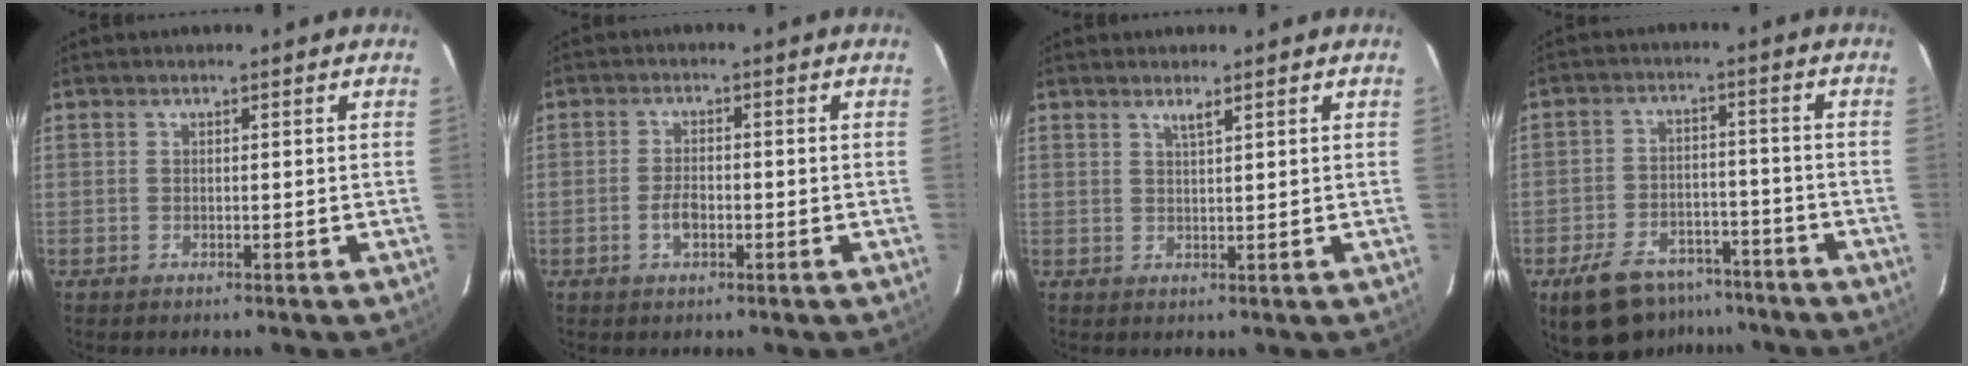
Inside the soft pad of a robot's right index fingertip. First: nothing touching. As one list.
[{"total": 3.3, "force": [-1.2, 1.8, 2.5], "torque": [-0.051, 0.001, -0.021]}, {"total": 1.6, "force": [1.1, 0.0, 1.1], "torque": [-0.019, 0.000, 0.019]}, {"total": 13.3, "force": [-9.7, 7.2, 5.7], "torque": [-0.131, 0.011, -0.135]}]